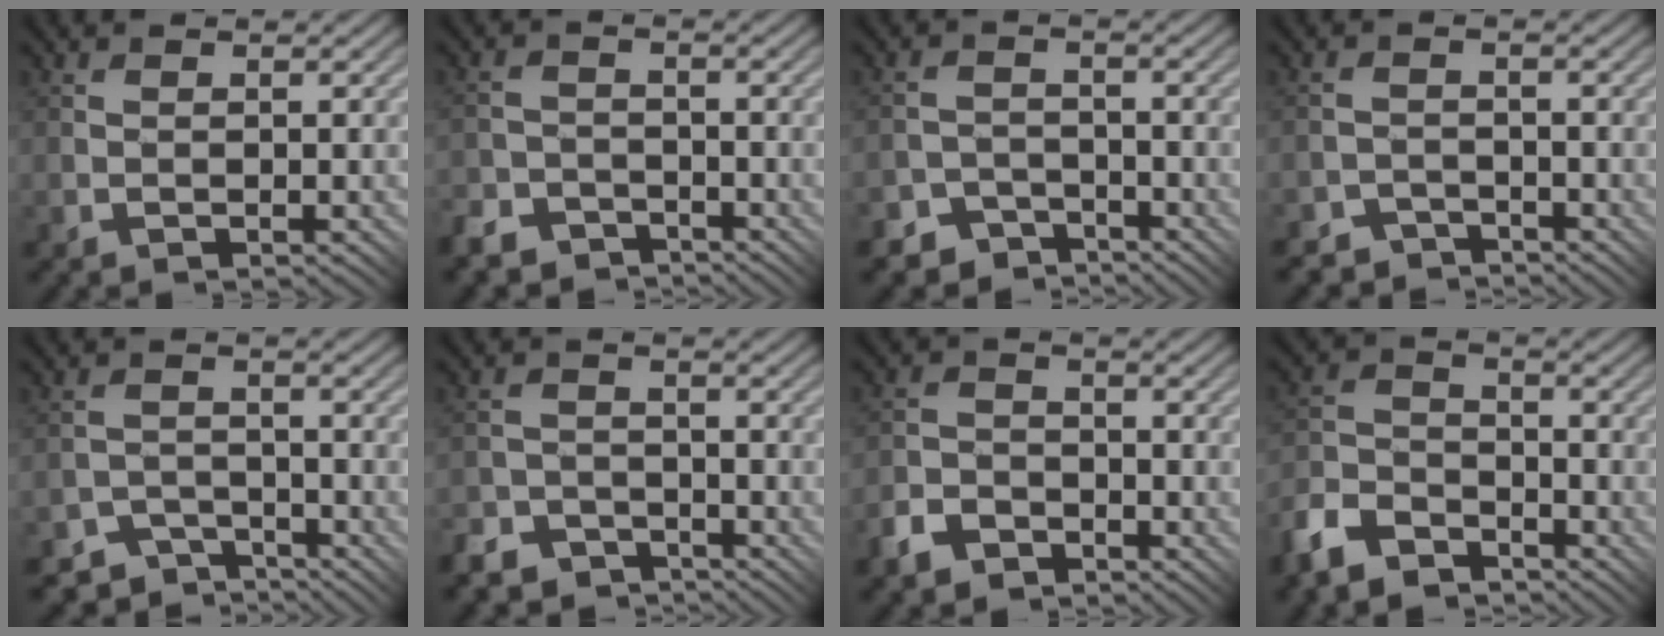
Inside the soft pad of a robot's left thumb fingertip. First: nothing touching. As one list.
[{"total": 4.9, "force": [-4.2, 2.4, 0.8], "torque": [-0.013, 0.001, -0.084]}, {"total": 4.1, "force": [-3.6, 2.0, 0.2], "torque": [0.003, 0.001, -0.067]}, {"total": 3.2, "force": [-3.0, 1.0, -0.4], "torque": [0.017, 0.014, -0.055]}, {"total": 4.1, "force": [-3.7, 1.7, 0.4], "torque": [-0.002, -0.004, -0.063]}, {"total": 5.3, "force": [-4.7, 2.5, 0.8], "torque": [-0.012, 0.001, -0.087]}, {"total": 4.6, "force": [-3.3, 2.8, 1.5], "torque": [-0.036, 0.003, -0.074]}, {"total": 8.0, "force": [-5.9, 4.2, 3.3], "torque": [-0.080, -0.007, -0.133]}]